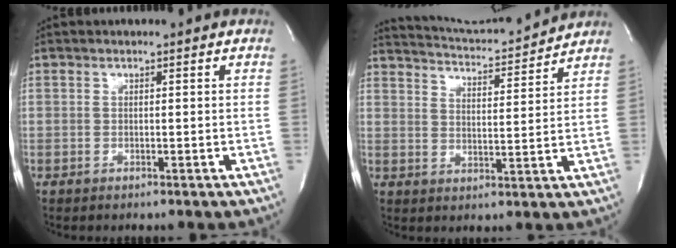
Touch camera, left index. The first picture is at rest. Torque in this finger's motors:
{"motor_torque": [0.13, -0.39, 0.05, 0.01]}